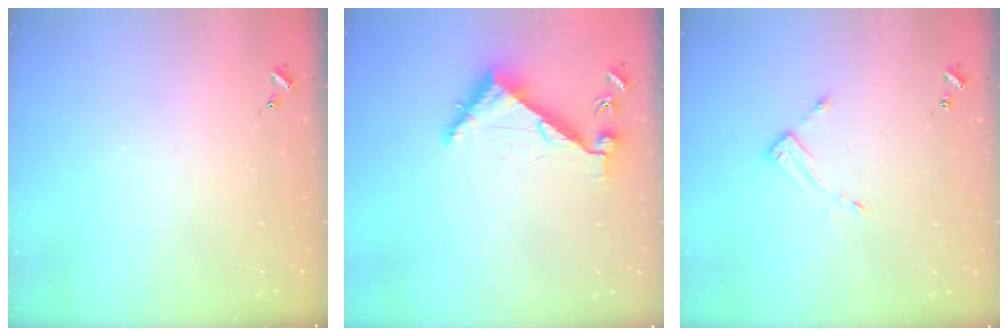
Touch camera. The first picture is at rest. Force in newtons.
{"total": 6.2, "press": 6.2, "slide": 0.7}
{"total": 3.5, "press": 3.5, "slide": 0.3}